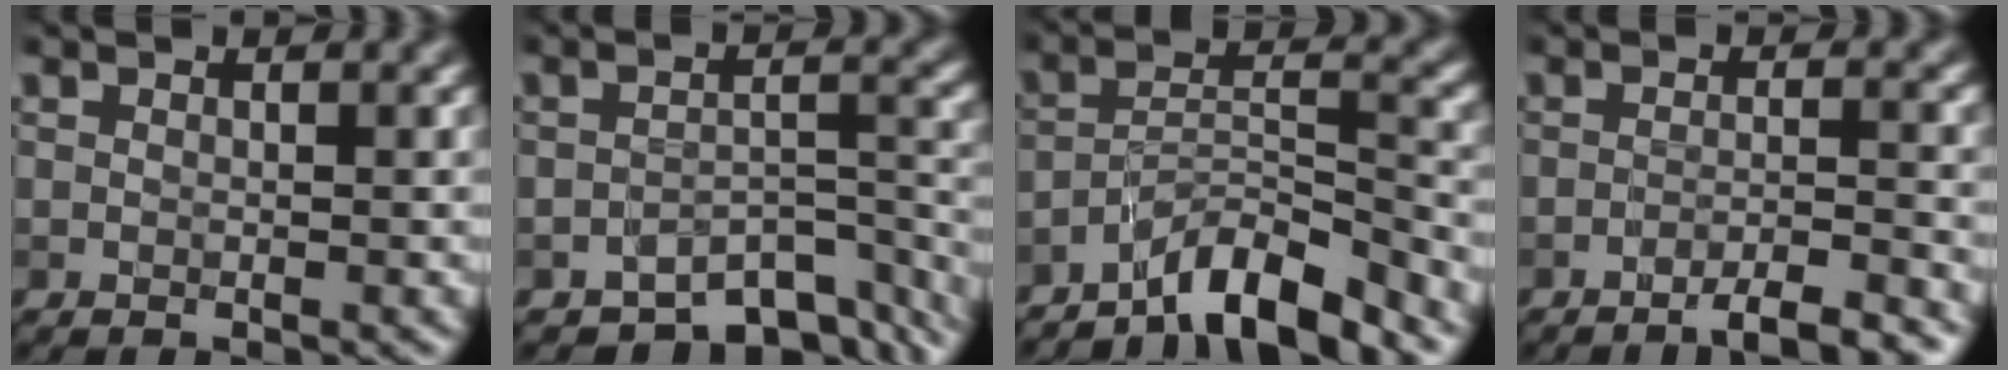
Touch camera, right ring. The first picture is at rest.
{"total": 6.7, "force": [-5.6, 2.6, 2.6], "torque": [-0.023, -0.012, -0.083]}
{"total": 6.8, "force": [-5.7, 1.0, 3.5], "torque": [-0.050, 0.009, -0.101]}
{"total": 3.9, "force": [-3.0, 0.4, 2.4], "torque": [-0.030, 0.010, -0.052]}